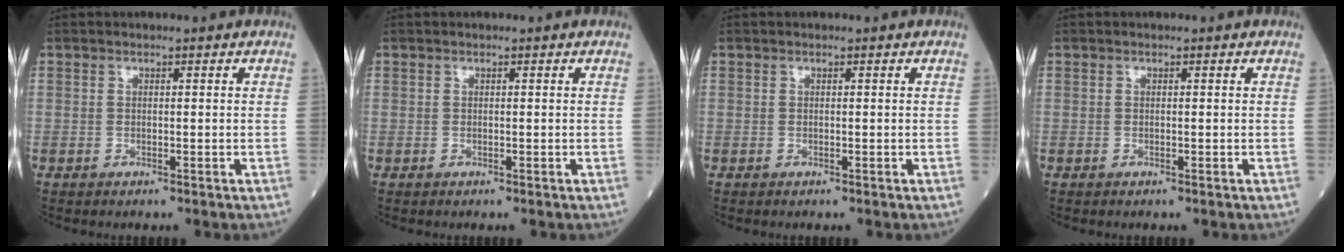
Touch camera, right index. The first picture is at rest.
{"total": 0.0}
{"total": 0.0}
{"total": 0.0}